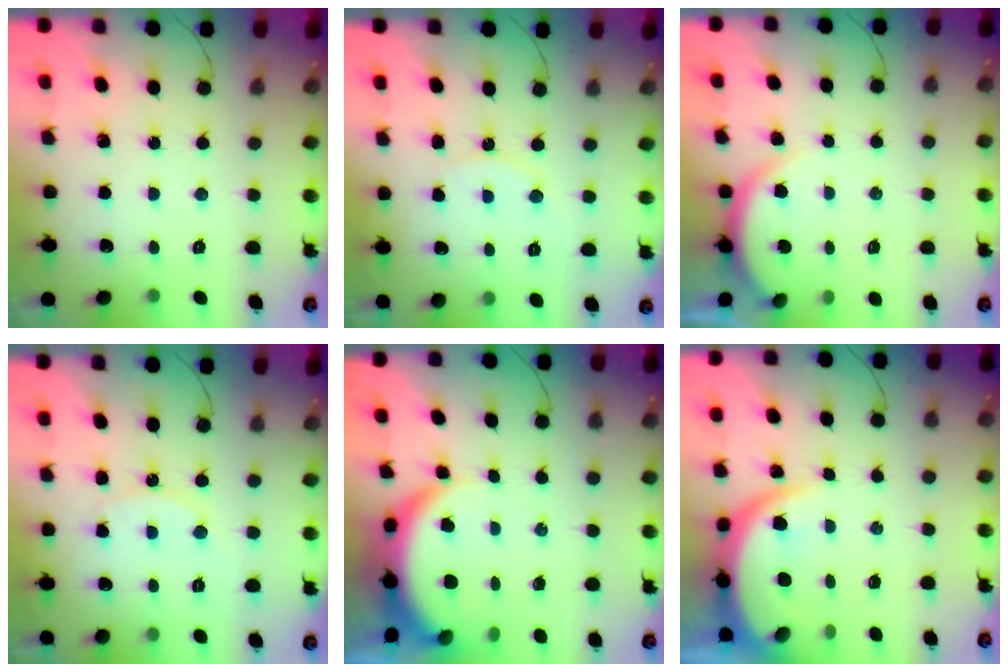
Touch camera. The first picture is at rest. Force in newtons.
{"total": 8.2, "press": 8.2, "slide": 0.5}
{"total": 3.6, "press": 3.6, "slide": 0.5}
{"total": 9.2, "press": 9.2, "slide": 0.4}
{"total": 6.4, "press": 6.3, "slide": 0.5}
{"total": 9.2, "press": 9.1, "slide": 1.2}